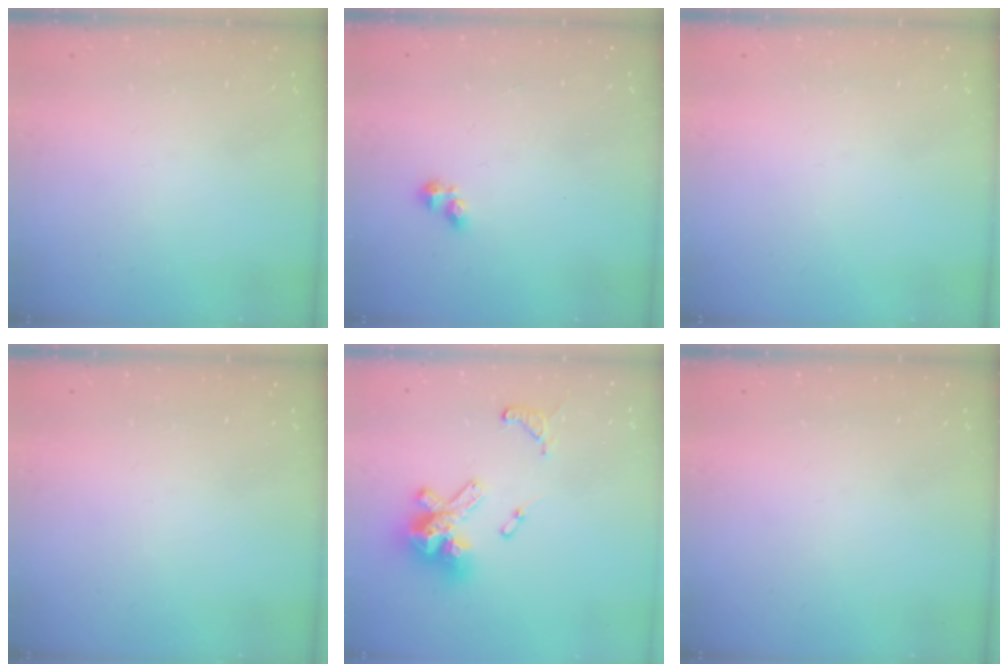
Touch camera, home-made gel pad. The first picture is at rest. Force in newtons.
{"total": 2.7, "press": 2.7, "slide": 0.4}
{"total": 0.0}
{"total": 0.0}
{"total": 15.0, "press": 14.9, "slide": 1.9}
{"total": 0.0}